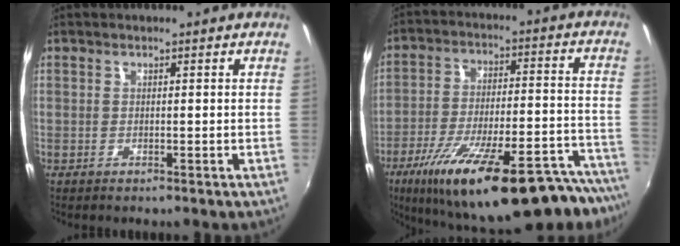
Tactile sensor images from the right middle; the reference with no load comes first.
{"total": 31.6, "force": [-24.4, 6.8, 19.0], "torque": [-0.276, -0.040, -0.339]}